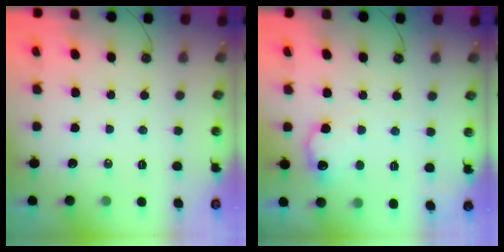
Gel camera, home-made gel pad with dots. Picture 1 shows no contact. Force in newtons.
{"total": 10.1, "press": 10.0, "slide": 0.5}